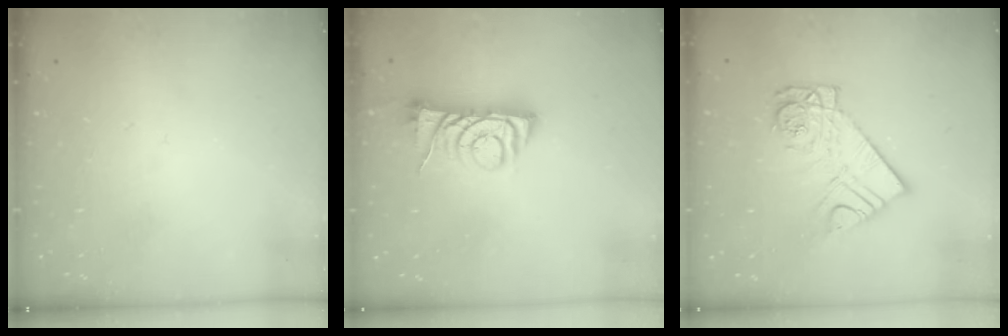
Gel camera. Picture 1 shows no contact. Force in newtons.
{"total": 7.1, "press": 7.0, "slide": 0.9}
{"total": 11.7, "press": 11.7, "slide": 1.0}